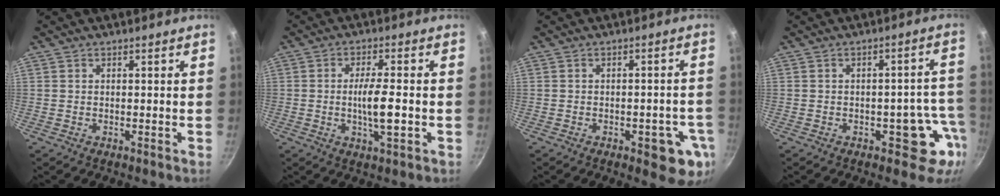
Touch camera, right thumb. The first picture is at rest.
{"total": 7.0, "force": [-1.2, 1.5, 6.7], "torque": [-0.119, 0.005, -0.022]}
{"total": 8.8, "force": [-3.2, 3.9, 7.2], "torque": [-0.052, 0.009, -0.036]}
{"total": 8.2, "force": [-3.4, 5.0, 5.7], "torque": [-0.001, 0.041, -0.031]}